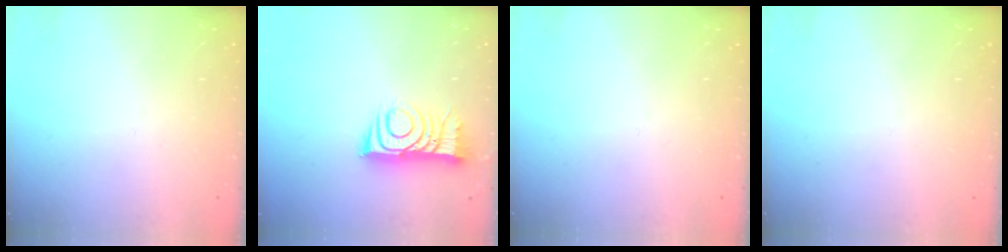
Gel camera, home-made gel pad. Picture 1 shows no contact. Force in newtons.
{"total": 9.6, "press": 9.6, "slide": 0.7}
{"total": 0.0}
{"total": 0.0}